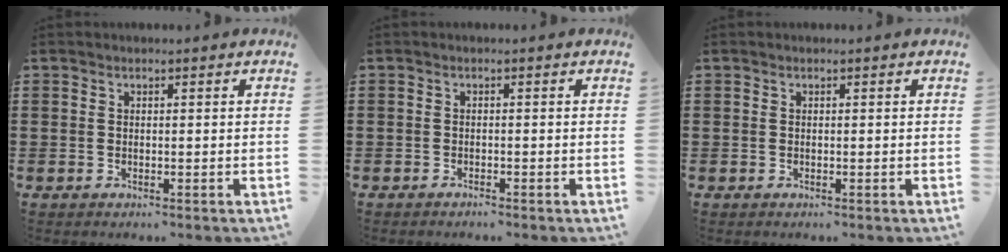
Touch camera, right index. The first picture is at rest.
{"total": 0.9, "force": [-0.9, -0.1, 0.0], "torque": [-0.003, -0.002, -0.018]}
{"total": 0.0}